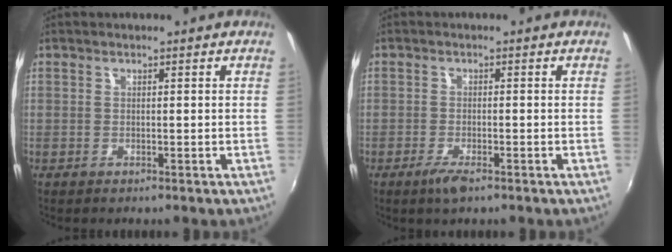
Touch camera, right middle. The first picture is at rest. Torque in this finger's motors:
{"motor_torque": [0.65, -0.60, 0.22, 0.09]}